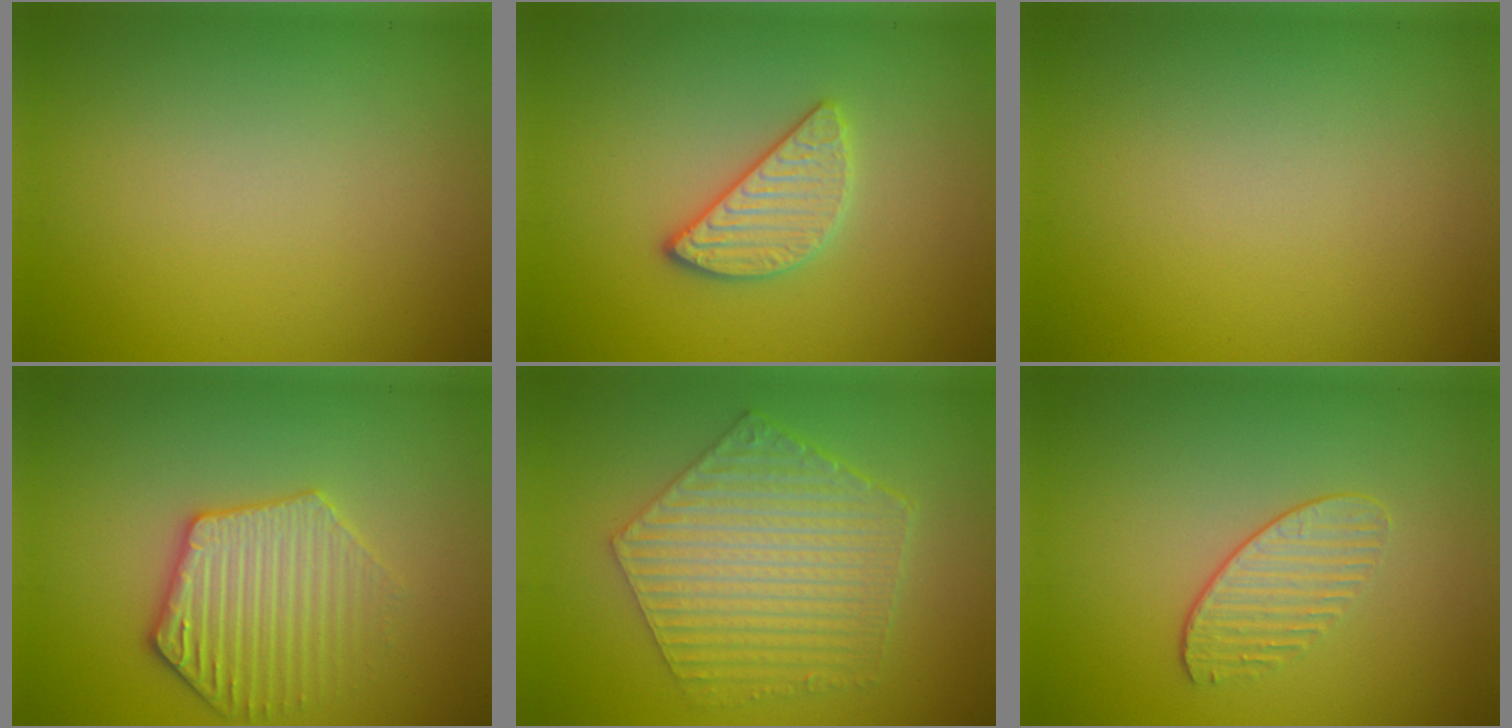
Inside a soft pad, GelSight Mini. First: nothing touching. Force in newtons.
{"total": 3.0, "press": 2.8, "slide": 1.1}
{"total": 0.0}
{"total": 3.5, "press": 3.4, "slide": 0.8}
{"total": 6.5, "press": 4.7, "slide": 4.5}
{"total": 1.8, "press": 1.3, "slide": 1.1}